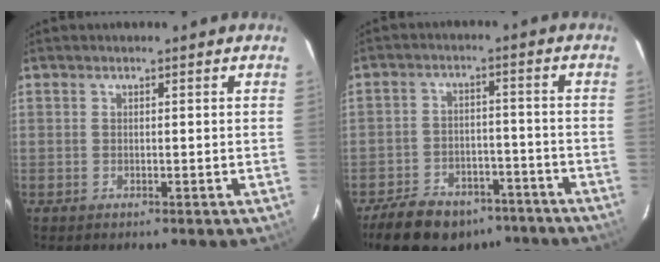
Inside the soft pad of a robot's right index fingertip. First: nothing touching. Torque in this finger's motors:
{"motor_torque": [-0.49, -0.81, -0.49, -0.21]}